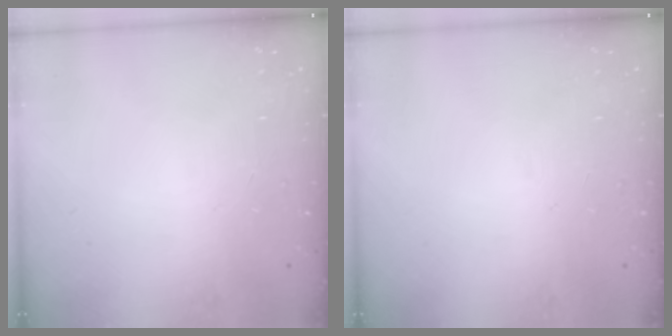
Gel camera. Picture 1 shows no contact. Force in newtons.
{"total": 0.0}